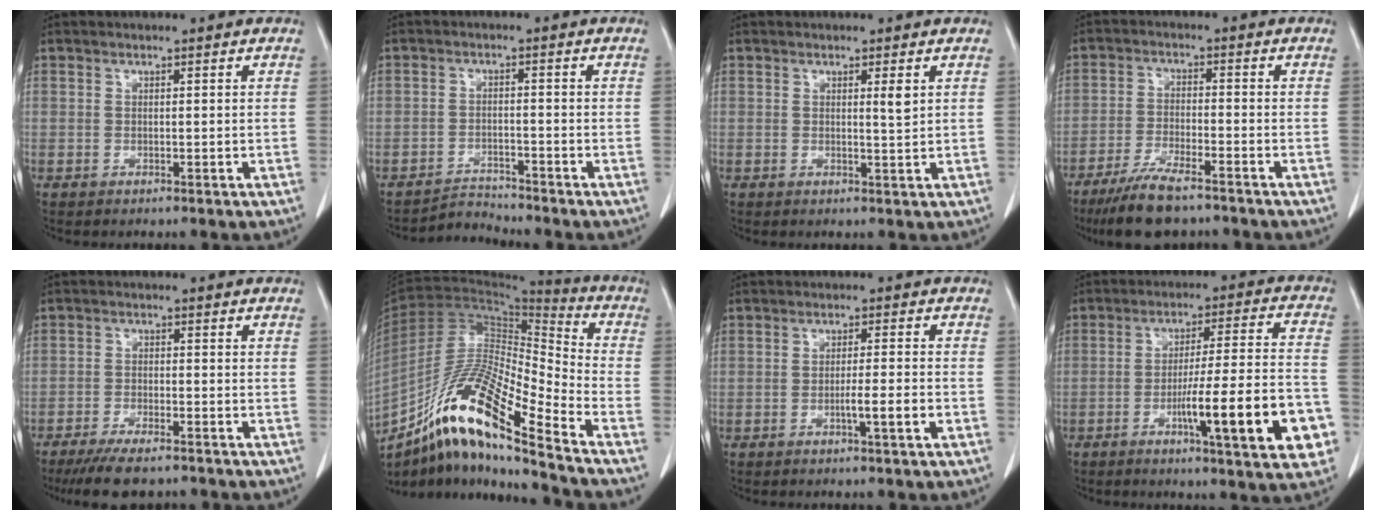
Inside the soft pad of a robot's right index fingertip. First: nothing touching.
{"total": 3.1, "force": [-2.8, -0.1, -1.4], "torque": [0.030, -0.004, -0.046]}
{"total": 1.7, "force": [0.7, -0.1, 1.6], "torque": [-0.026, -0.005, 0.011]}
{"total": 9.2, "force": [-7.2, 1.8, 5.4], "torque": [-0.099, -0.021, -0.125]}
{"total": 8.2, "force": [-6.7, 1.8, 4.4], "torque": [-0.068, -0.016, -0.110]}
{"total": 18.8, "force": [-12.8, 1.4, 13.7], "torque": [-0.264, -0.008, -0.230]}
{"total": 3.7, "force": [-1.4, -0.3, 3.4], "torque": [-0.054, -0.003, -0.024]}
{"total": 16.7, "force": [-6.1, 1.3, 15.5], "torque": [-0.198, 0.008, -0.082]}